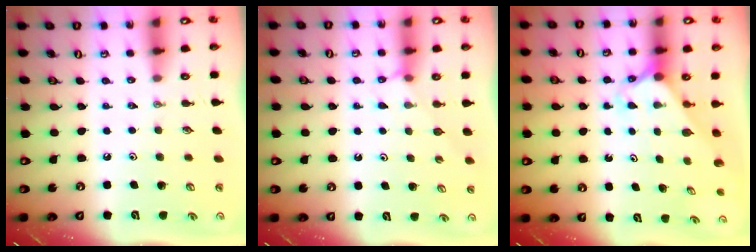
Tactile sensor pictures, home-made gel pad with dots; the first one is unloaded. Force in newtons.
{"total": 3.3, "press": 3.3, "slide": 0.4}
{"total": 2.0, "press": 2.0, "slide": 0.2}